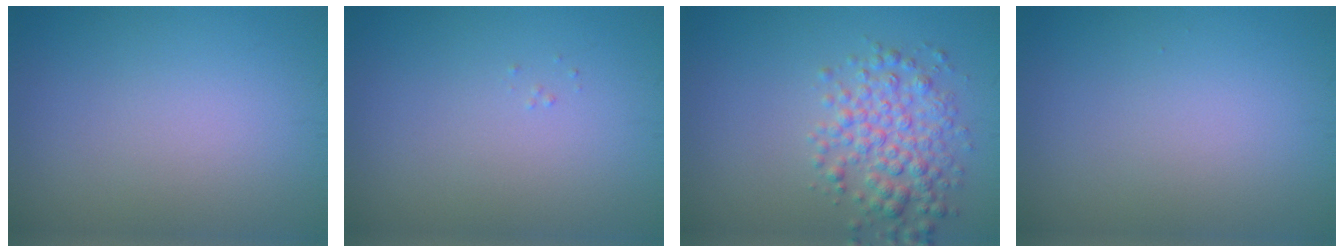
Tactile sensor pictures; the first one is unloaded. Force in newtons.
{"total": 0.0}
{"total": 4.0, "press": 4.0, "slide": 0.1}
{"total": 0.0}